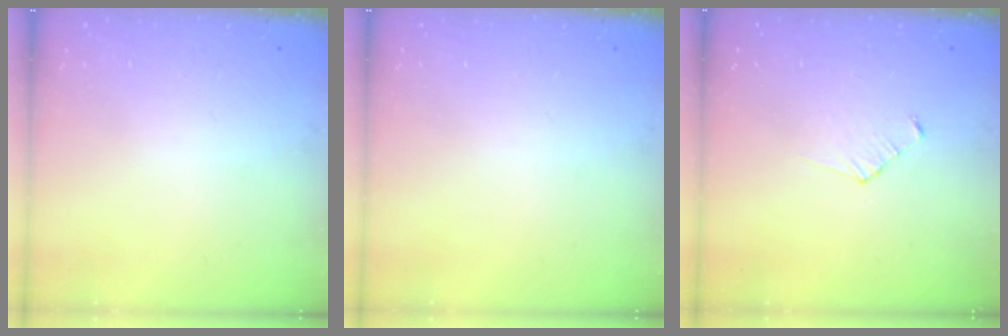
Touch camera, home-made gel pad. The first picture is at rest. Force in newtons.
{"total": 0.0}
{"total": 3.8, "press": 3.8, "slide": 0.4}